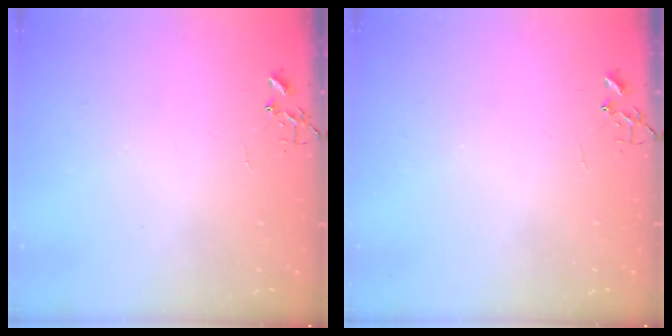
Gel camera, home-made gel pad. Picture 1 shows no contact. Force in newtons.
{"total": 0.0}